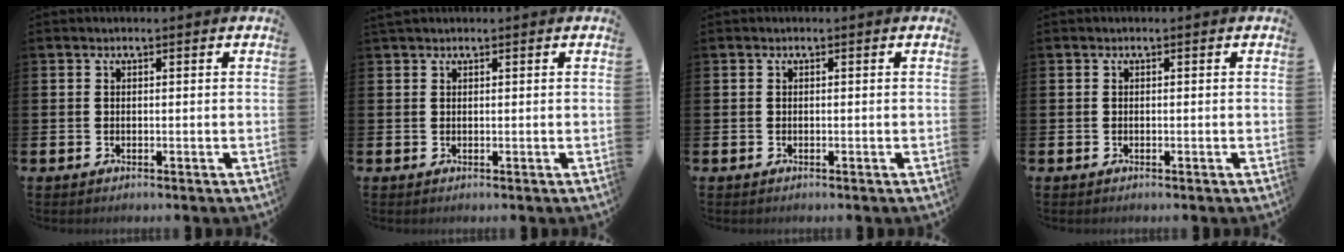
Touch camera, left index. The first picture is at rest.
{"total": 1.0, "force": [0.9, 0.3, 0.2], "torque": [0.006, -0.001, 0.015]}
{"total": 0.0}
{"total": 0.0}